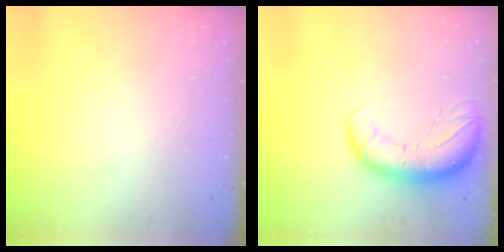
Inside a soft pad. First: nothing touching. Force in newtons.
{"total": 12.8, "press": 12.5, "slide": 3.1}